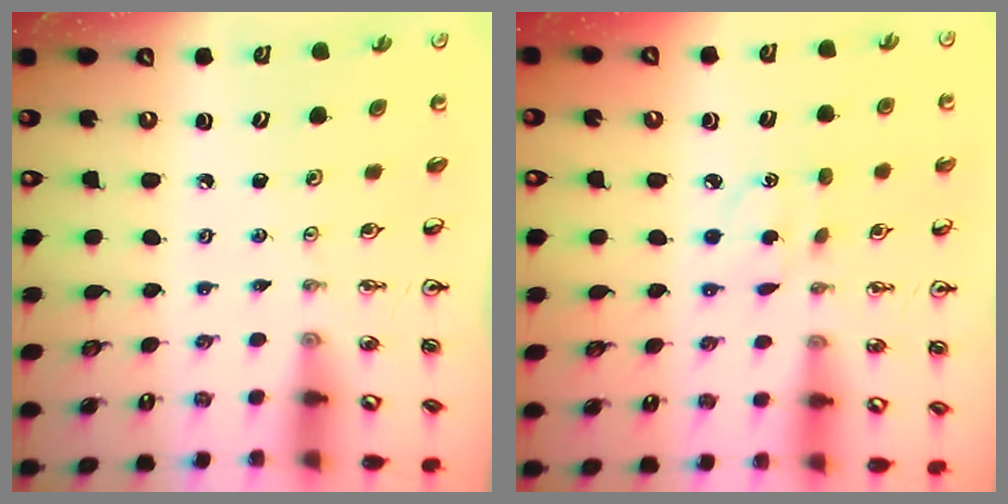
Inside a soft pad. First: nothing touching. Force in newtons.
{"total": 3.1, "press": 3.0, "slide": 0.8}